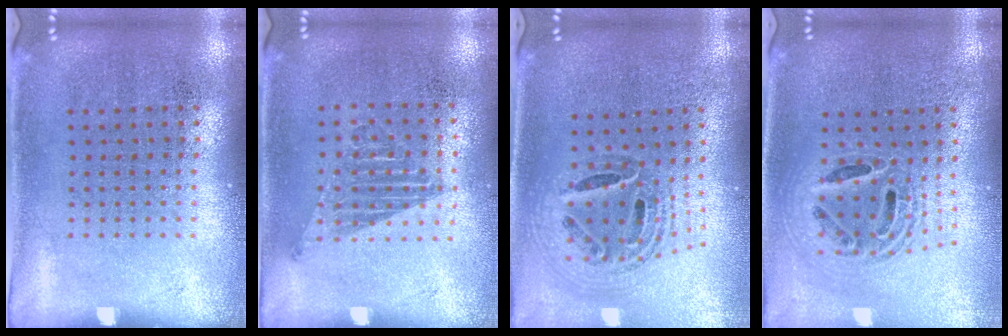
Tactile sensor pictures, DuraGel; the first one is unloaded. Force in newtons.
{"total": 1.3, "press": 1.0, "slide": 0.8}
{"total": 1.3, "press": 1.2, "slide": 0.5}
{"total": 1.9, "press": 1.5, "slide": 1.2}